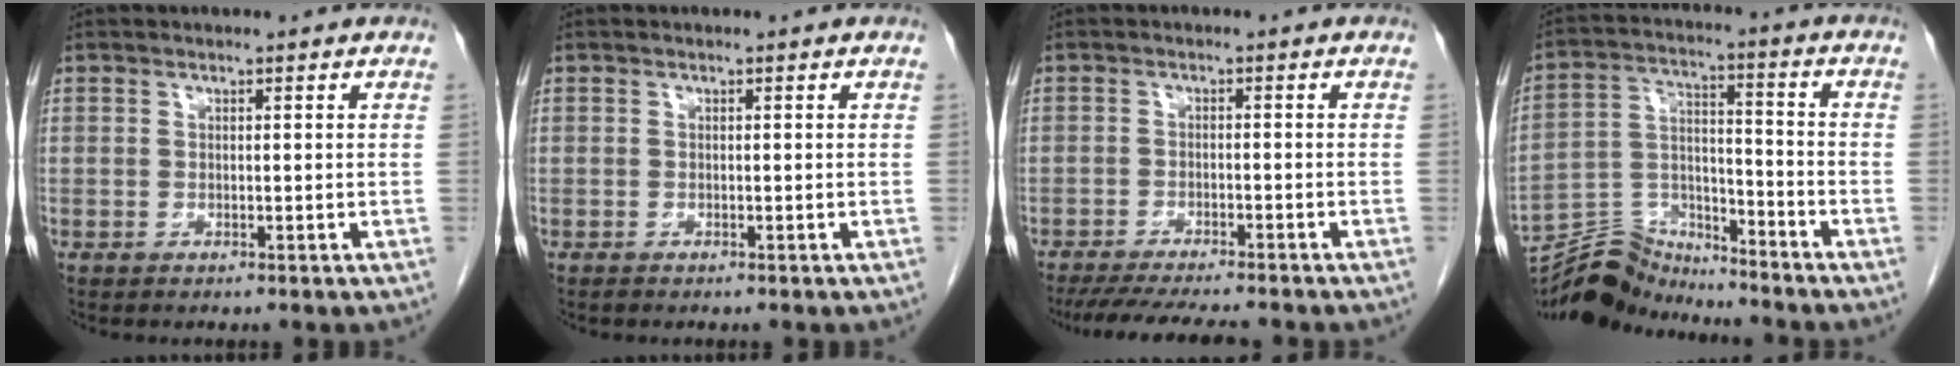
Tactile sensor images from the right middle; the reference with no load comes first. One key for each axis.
{"total": 0.0}
{"total": 11.1, "fx": -9.8, "fy": 1.1, "fz": 5.1, "tx": -0.071, "ty": -0.017, "tz": -0.141}
{"total": 10.0, "fx": -9.9, "fy": 1.3, "fz": 0.2, "tx": -0.006, "ty": 0.027, "tz": -0.186}